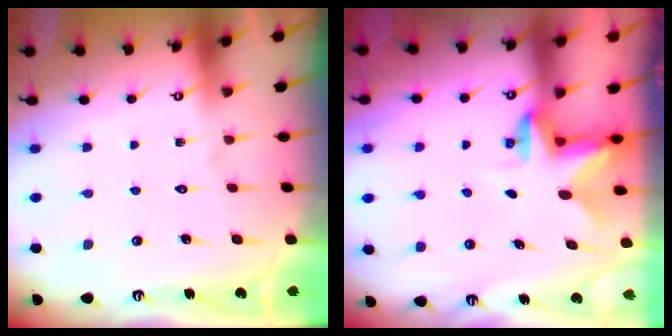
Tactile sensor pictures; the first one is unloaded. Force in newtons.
{"total": 2.3, "press": 2.3, "slide": 0.4}